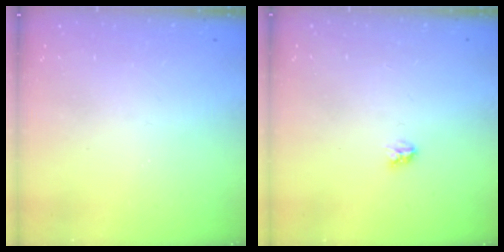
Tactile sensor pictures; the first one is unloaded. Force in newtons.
{"total": 2.9, "press": 2.9, "slide": 0.3}